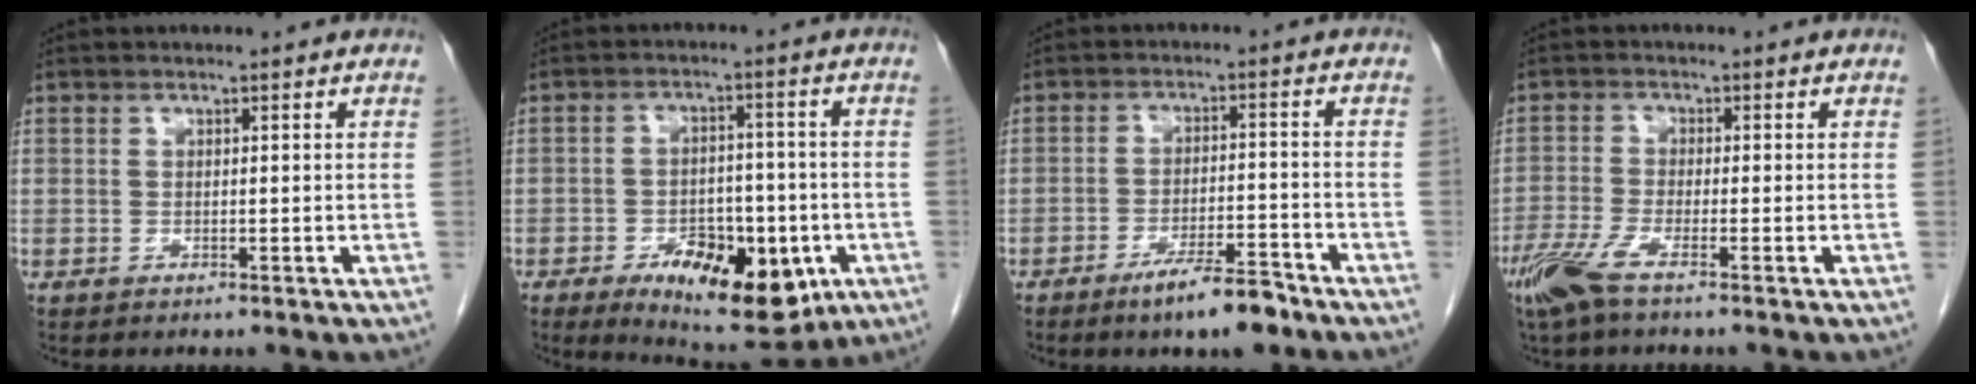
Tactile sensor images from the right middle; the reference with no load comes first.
{"total": 13.8, "force": [-5.9, 6.2, 10.9], "torque": [-0.152, -0.002, -0.078]}
{"total": 7.0, "force": [-5.2, 0.9, 4.6], "torque": [-0.077, -0.006, -0.086]}
{"total": 4.9, "force": [-3.3, 0.2, 3.6], "torque": [-0.082, -0.013, -0.073]}